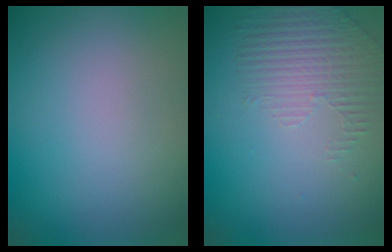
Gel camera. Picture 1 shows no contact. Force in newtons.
{"total": 1.5, "press": 0.9, "slide": 1.2}